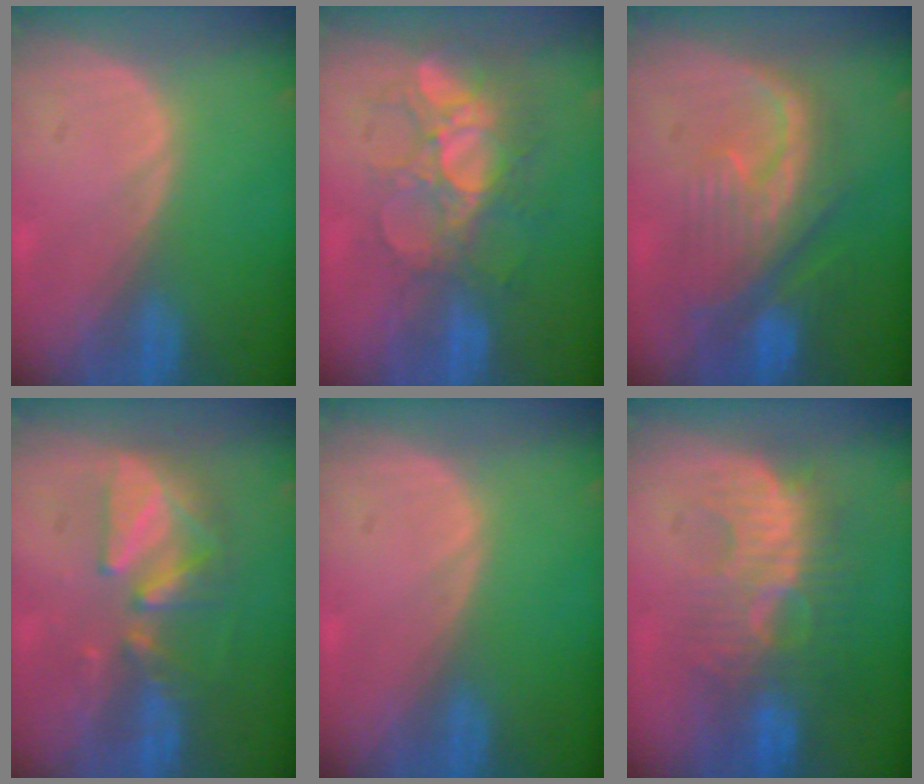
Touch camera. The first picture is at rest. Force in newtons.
{"total": 9.8, "press": 8.6, "slide": 4.8}
{"total": 9.4, "press": 9.0, "slide": 2.7}
{"total": 7.6, "press": 7.3, "slide": 1.8}
{"total": 0.0}
{"total": 9.1, "press": 8.9, "slide": 1.7}